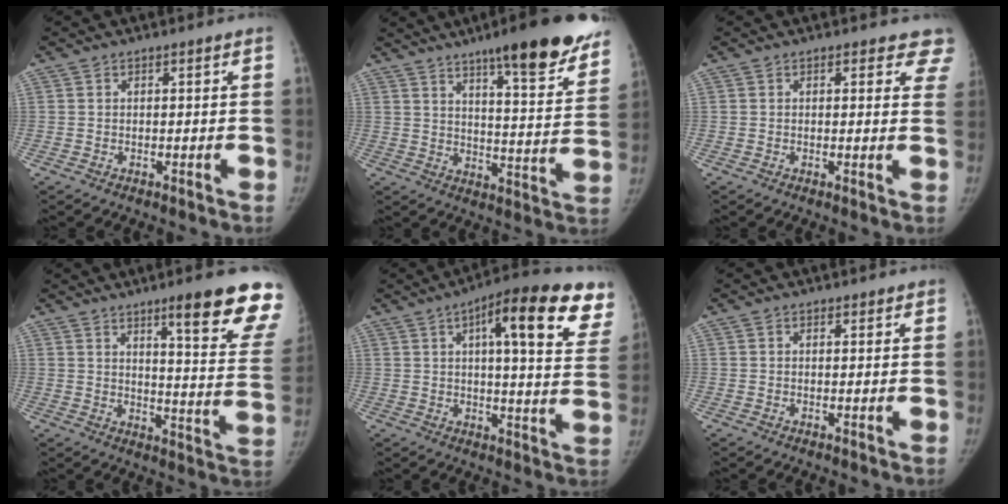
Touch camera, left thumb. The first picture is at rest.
{"total": 21.7, "force": [15.5, 4.1, 14.6], "torque": [-0.171, -0.072, 0.210]}
{"total": 5.4, "force": [4.5, 2.4, 1.8], "torque": [0.021, -0.016, 0.027]}
{"total": 18.1, "force": [12.1, 2.0, 13.3], "torque": [-0.144, -0.068, 0.156]}
{"total": 21.5, "force": [10.8, 6.3, 17.5], "torque": [-0.205, -0.019, 0.132]}
{"total": 0.7, "force": [0.4, 0.5, 0.2], "torque": [0.005, -0.002, 0.004]}